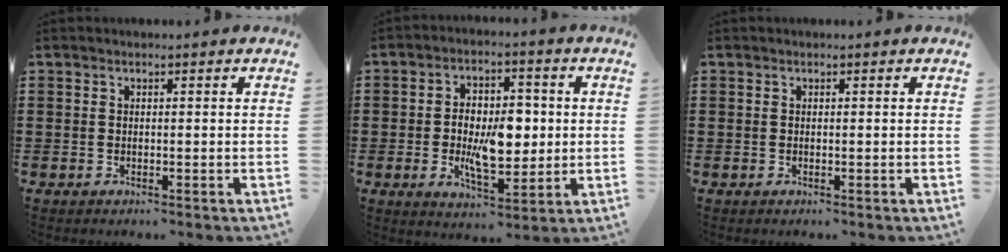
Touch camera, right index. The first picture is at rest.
{"total": 8.9, "force": [-0.3, 4.7, 7.5], "torque": [-0.125, 0.000, -0.012]}
{"total": 0.0}